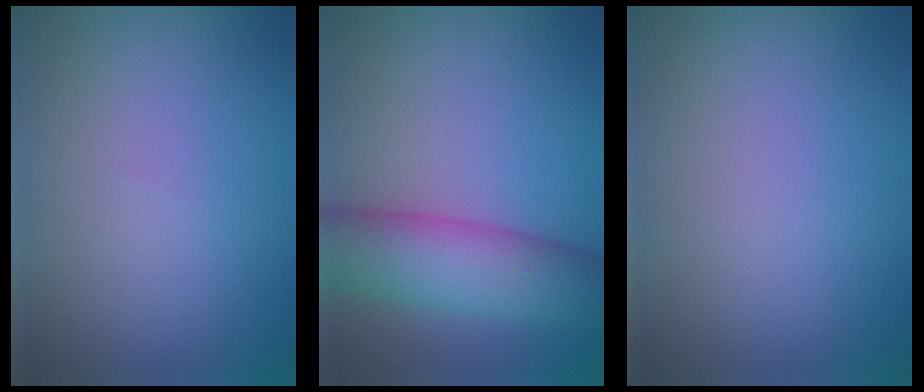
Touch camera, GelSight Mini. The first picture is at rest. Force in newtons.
{"total": 8.5, "press": 8.5, "slide": 0.3}
{"total": 0.0}